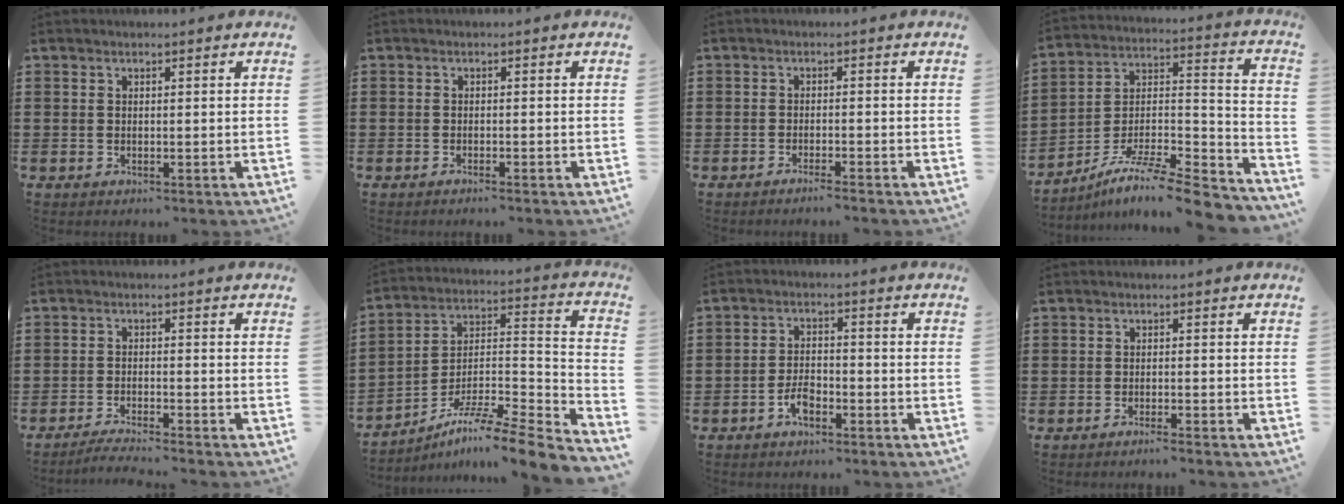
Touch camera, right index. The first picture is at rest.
{"total": 0.8, "force": [-0.7, -0.1, 0.2], "torque": [-0.006, -0.001, -0.015]}
{"total": 1.6, "force": [-1.5, -0.3, 0.6], "torque": [-0.009, 0.001, -0.028]}
{"total": 9.9, "force": [-8.1, 1.4, 5.5], "torque": [-0.088, 0.012, -0.158]}
{"total": 2.6, "force": [-2.6, -0.3, 0.5], "torque": [-0.009, 0.000, -0.052]}
{"total": 8.2, "force": [-6.6, 0.6, 4.9], "torque": [-0.081, 0.001, -0.133]}
{"total": 3.8, "force": [-2.3, 1.5, 2.5], "torque": [-0.060, 0.000, -0.046]}
{"total": 1.4, "force": [-1.3, -0.2, 0.5], "torque": [-0.008, 0.001, -0.025]}